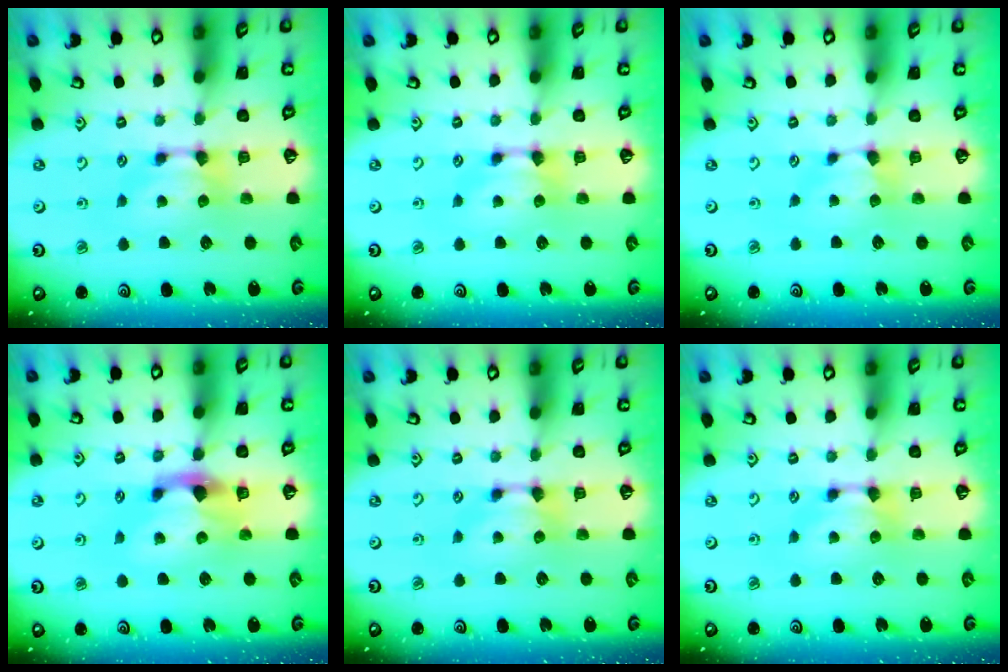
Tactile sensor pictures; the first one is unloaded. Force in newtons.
{"total": 0.0}
{"total": 0.0}
{"total": 3.0, "press": 2.6, "slide": 1.4}
{"total": 0.0}
{"total": 0.0}